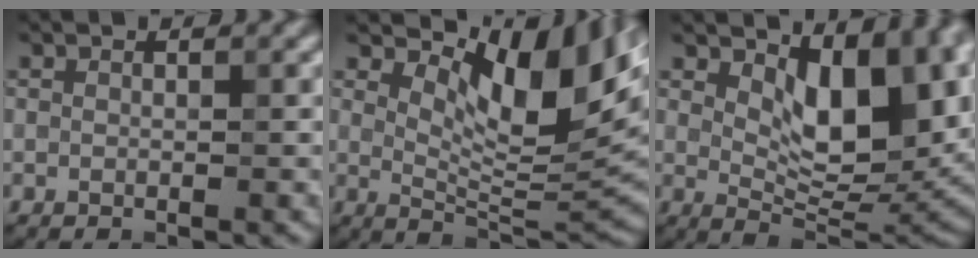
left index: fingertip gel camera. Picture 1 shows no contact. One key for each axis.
{"total": 10.7, "fx": 4.7, "fy": 4.1, "fz": 8.7, "tx": -0.125, "ty": -0.005, "tz": 0.087}
{"total": 11.2, "fx": 3.7, "fy": 5.5, "fz": 9.0, "tx": -0.128, "ty": -0.012, "tz": 0.067}